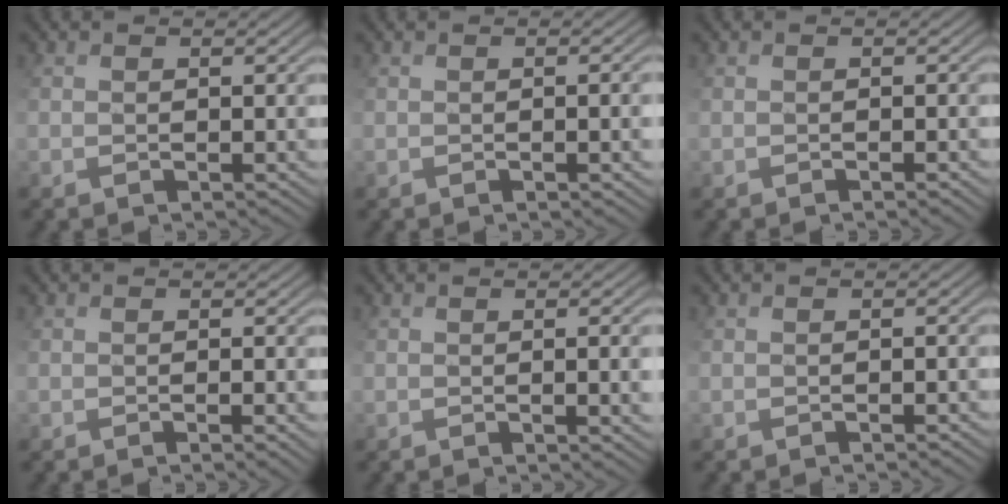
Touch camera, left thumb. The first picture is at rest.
{"total": 4.4, "force": [-0.8, 1.5, 4.1], "torque": [-0.046, -0.001, 0.003]}
{"total": 1.5, "force": [-0.9, 0.3, 1.2], "torque": [-0.010, 0.003, 0.002]}
{"total": 2.2, "force": [-0.9, 0.8, 1.9], "torque": [-0.030, -0.003, 0.003]}
{"total": 5.5, "force": [-0.5, 2.2, 5.0], "torque": [-0.056, -0.005, 0.011]}
{"total": 1.5, "force": [-1.0, 0.3, 1.1], "torque": [-0.005, 0.006, 0.000]}